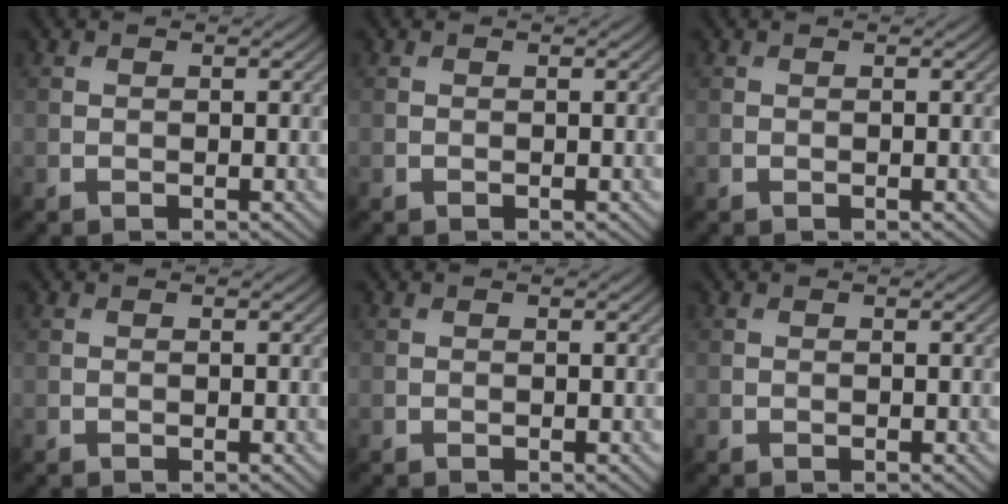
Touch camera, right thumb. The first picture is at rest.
{"total": 0.0}
{"total": 0.0}
{"total": 0.0}
{"total": 0.0}
{"total": 0.0}